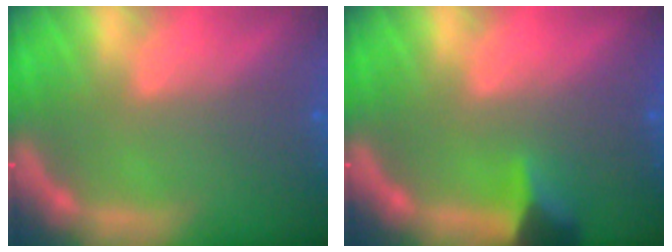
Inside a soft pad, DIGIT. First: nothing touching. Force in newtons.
{"total": 2.9}